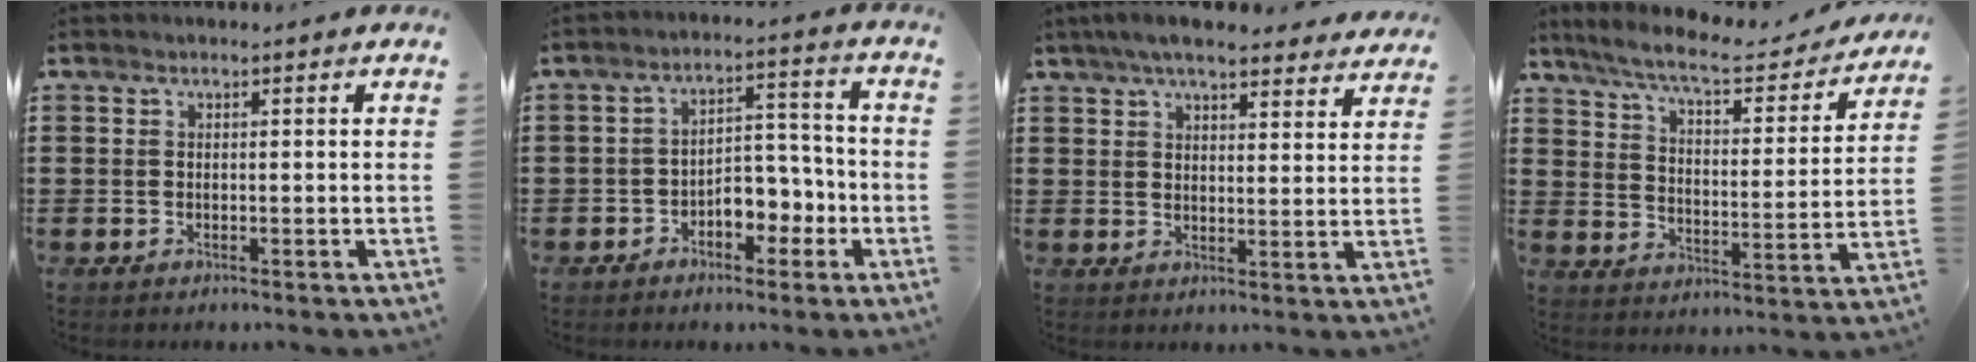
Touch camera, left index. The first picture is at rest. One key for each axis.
{"total": 5.8, "fx": -3.0, "fy": 3.6, "fz": 3.4, "tx": -0.053, "ty": 0.011, "tz": -0.059}
{"total": 6.2, "fx": 5.5, "fy": 1.0, "fz": 2.6, "tx": -0.065, "ty": -0.012, "tz": 0.102}
{"total": 7.5, "fx": 6.4, "fy": 0.6, "fz": 3.9, "tx": -0.103, "ty": -0.036, "tz": 0.105}